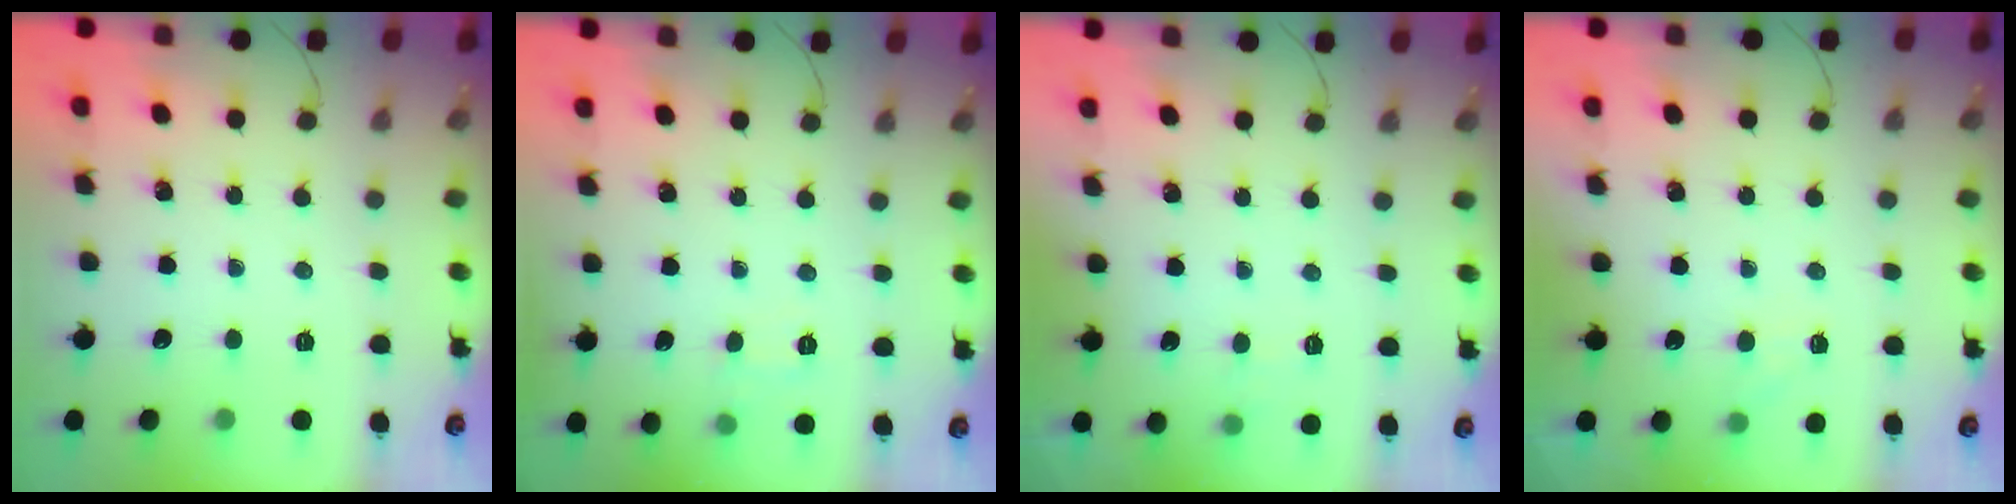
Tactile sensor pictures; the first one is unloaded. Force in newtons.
{"total": 5.1, "press": 4.9, "slide": 1.3}
{"total": 5.8, "press": 5.6, "slide": 1.6}
{"total": 5.3, "press": 5.0, "slide": 1.6}